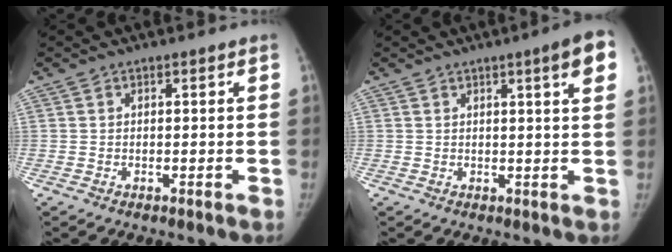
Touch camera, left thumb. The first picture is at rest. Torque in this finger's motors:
{"motor_torque": [0.10, -0.18, 0.93, -0.60, 0.10]}